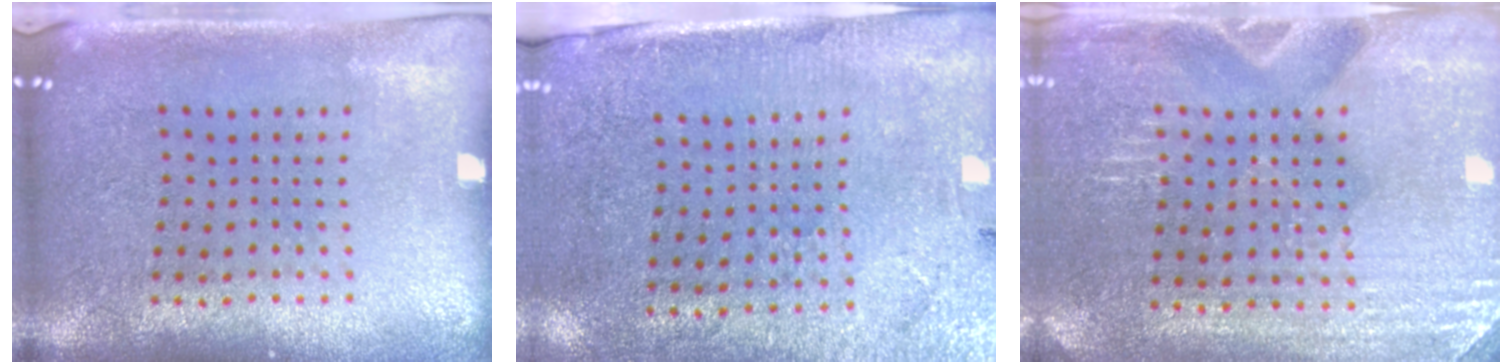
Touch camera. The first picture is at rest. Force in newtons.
{"total": 2.7, "press": 2.4, "slide": 1.3}
{"total": 2.9, "press": 2.9, "slide": 0.3}